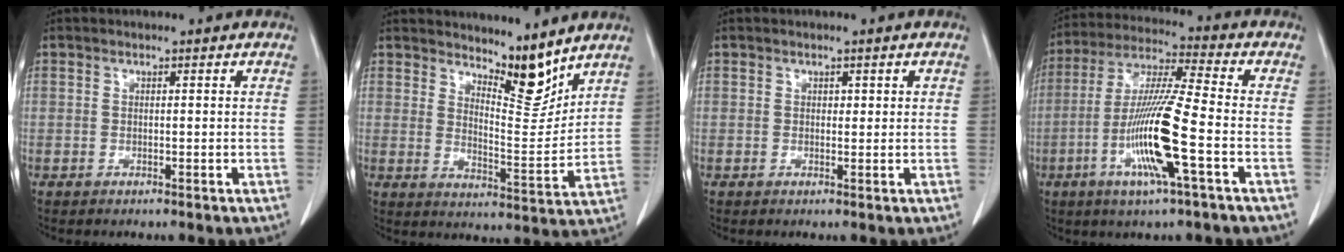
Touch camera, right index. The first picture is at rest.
{"total": 7.7, "force": [6.7, 1.4, 3.5], "torque": [-0.054, -0.019, 0.118]}
{"total": 1.0, "force": [0.4, 0.7, 0.6], "torque": [-0.004, 0.001, 0.005]}
{"total": 13.8, "force": [-4.2, 0.0, 13.1], "torque": [-0.263, -0.010, -0.083]}